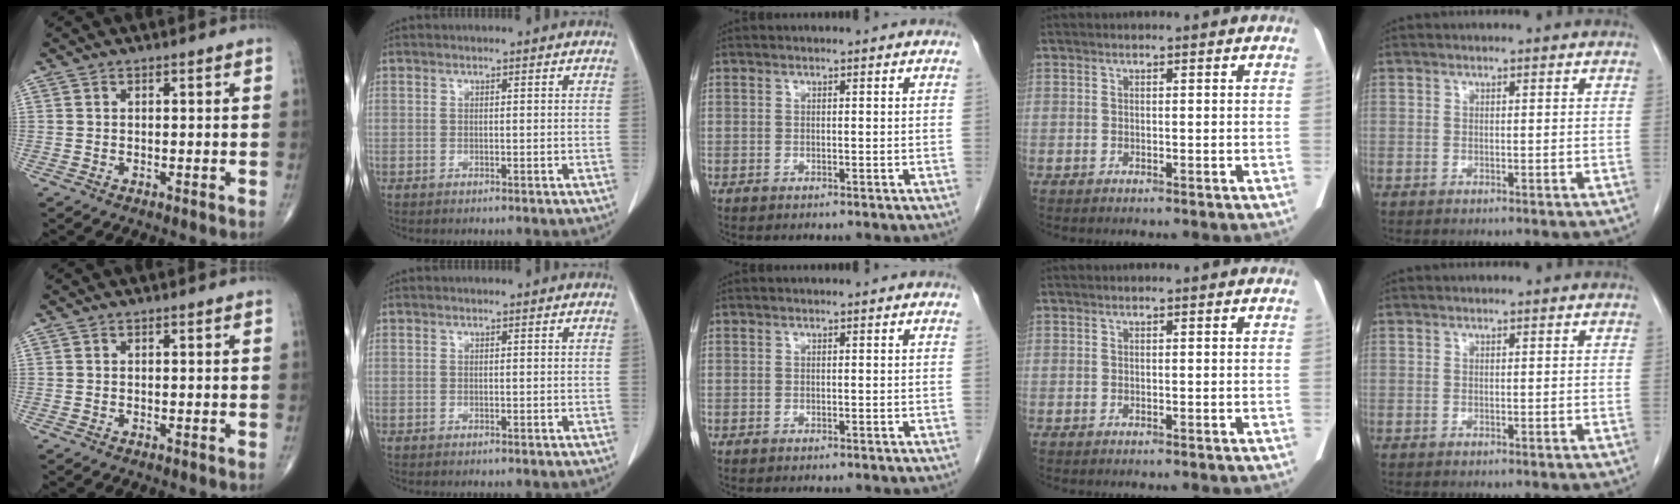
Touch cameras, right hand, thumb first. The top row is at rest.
{}